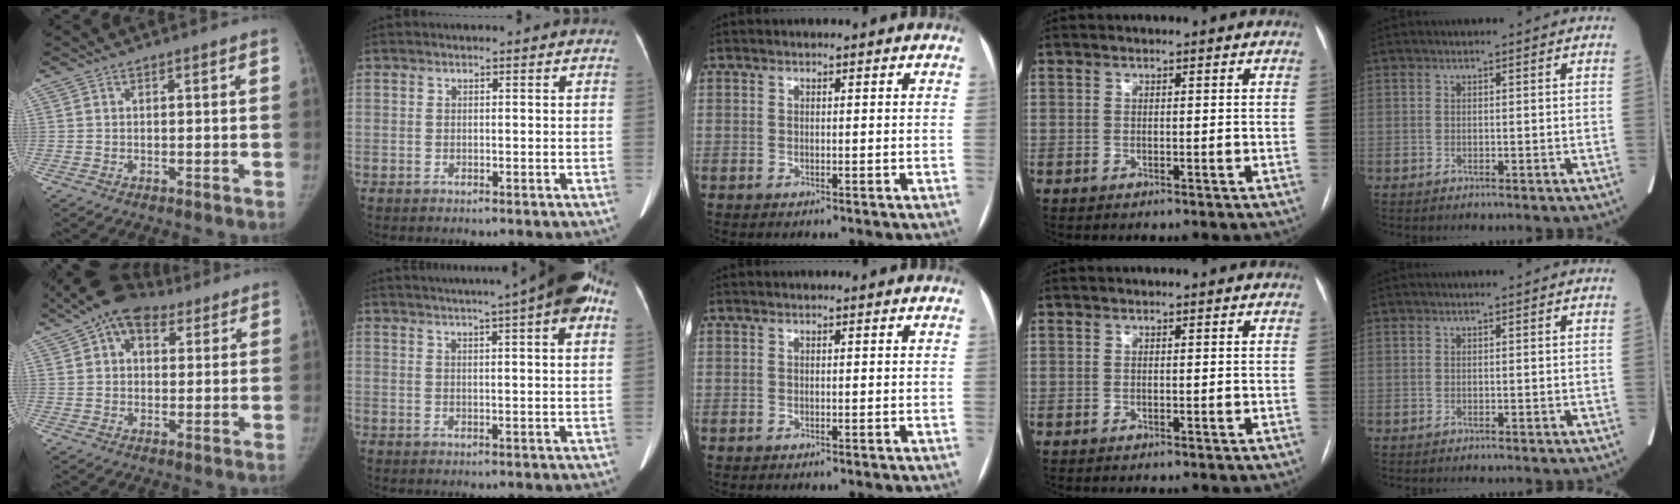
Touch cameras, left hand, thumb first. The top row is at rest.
{"thumb": {"total": 11.6, "force": [6.8, 7.2, 6.1], "torque": [-0.079, 0.004, 0.111]}, "index": {"total": 13.4, "force": [8.7, 0.9, 10.2], "torque": [-0.145, 0.036, 0.099]}}